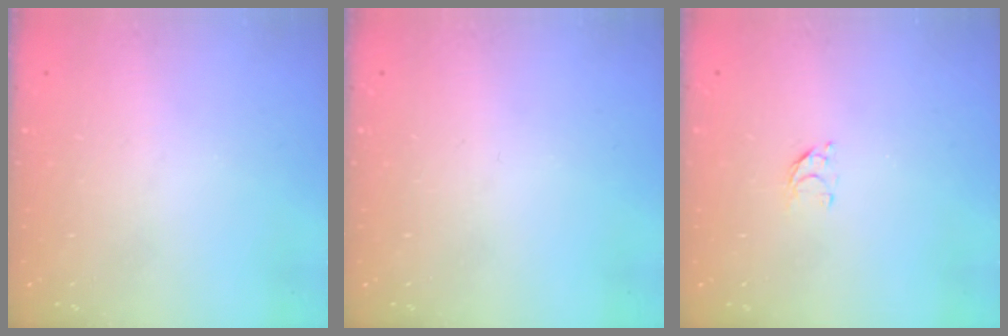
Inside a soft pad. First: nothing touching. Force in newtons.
{"total": 0.0}
{"total": 2.9, "press": 2.9, "slide": 0.2}